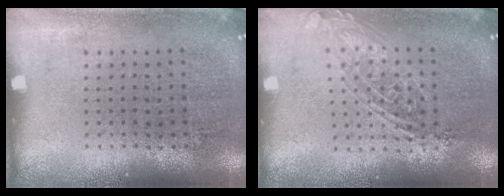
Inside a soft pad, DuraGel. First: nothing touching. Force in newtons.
{"total": 1.5, "press": 1.2, "slide": 0.9}